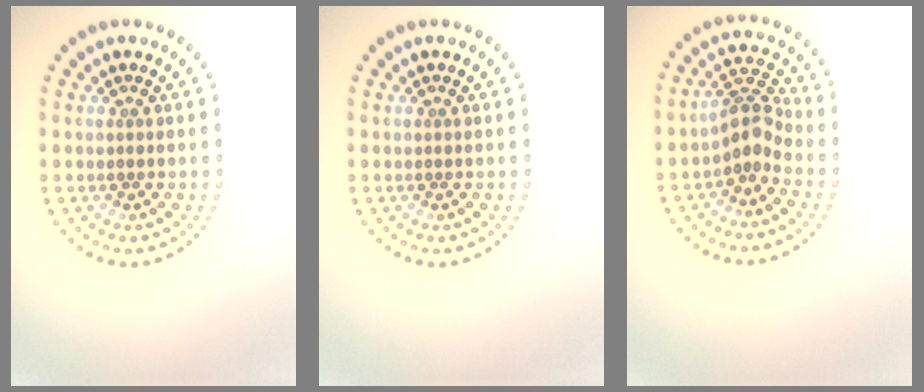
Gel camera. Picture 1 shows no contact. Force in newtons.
{"total": 0.0}
{"total": 2.9, "press": 2.2, "slide": 1.8}